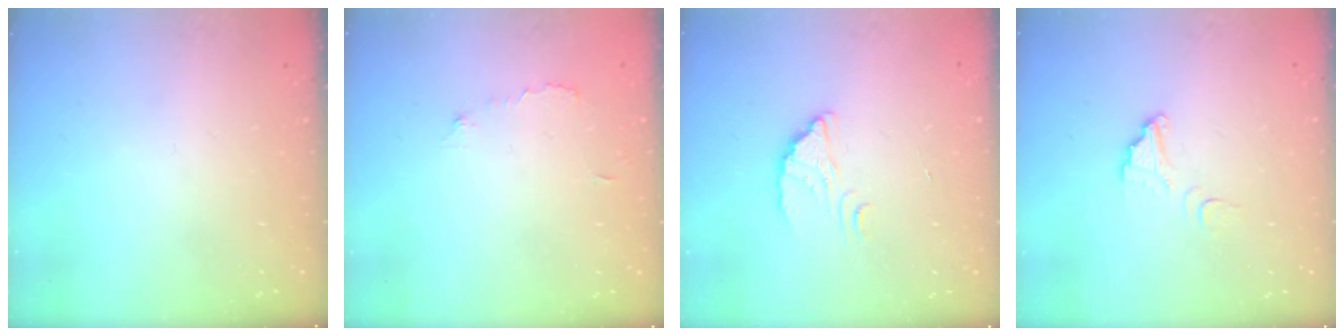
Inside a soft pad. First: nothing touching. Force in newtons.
{"total": 5.5, "press": 5.5, "slide": 0.2}
{"total": 2.3, "press": 2.3, "slide": 0.2}
{"total": 4.1, "press": 4.1, "slide": 0.3}